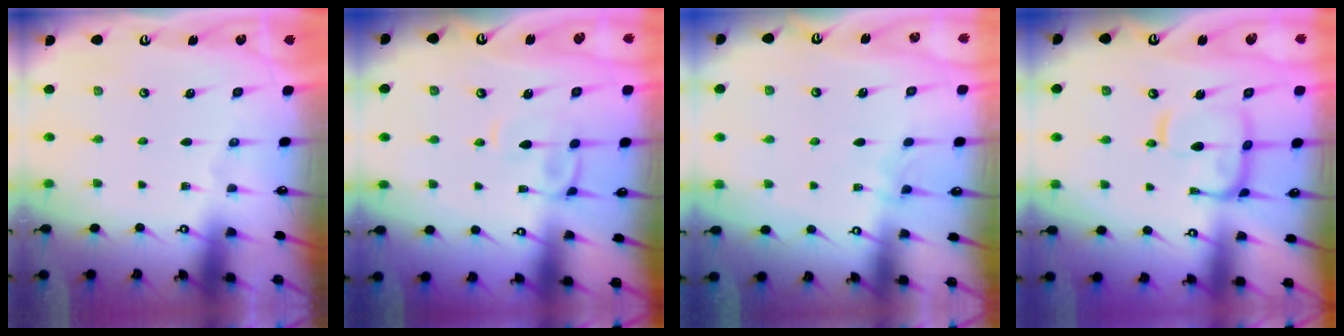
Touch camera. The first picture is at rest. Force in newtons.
{"total": 2.4, "press": 2.4, "slide": 0.6}
{"total": 2.6, "press": 2.6, "slide": 0.3}
{"total": 8.2, "press": 8.1, "slide": 1.1}